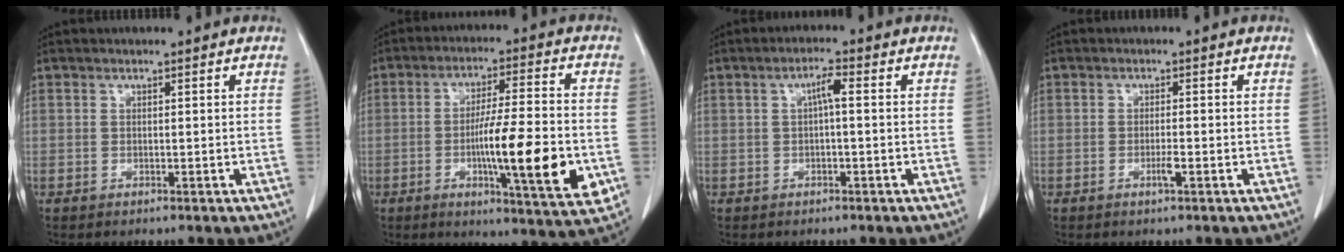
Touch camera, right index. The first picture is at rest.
{"total": 15.6, "force": [-3.4, 1.3, 15.2], "torque": [-0.235, -0.014, -0.051]}
{"total": 2.6, "force": [0.3, 0.3, 2.6], "torque": [-0.045, 0.006, 0.005]}
{"total": 1.7, "force": [-0.7, 0.0, 1.5], "torque": [-0.026, 0.000, -0.011]}